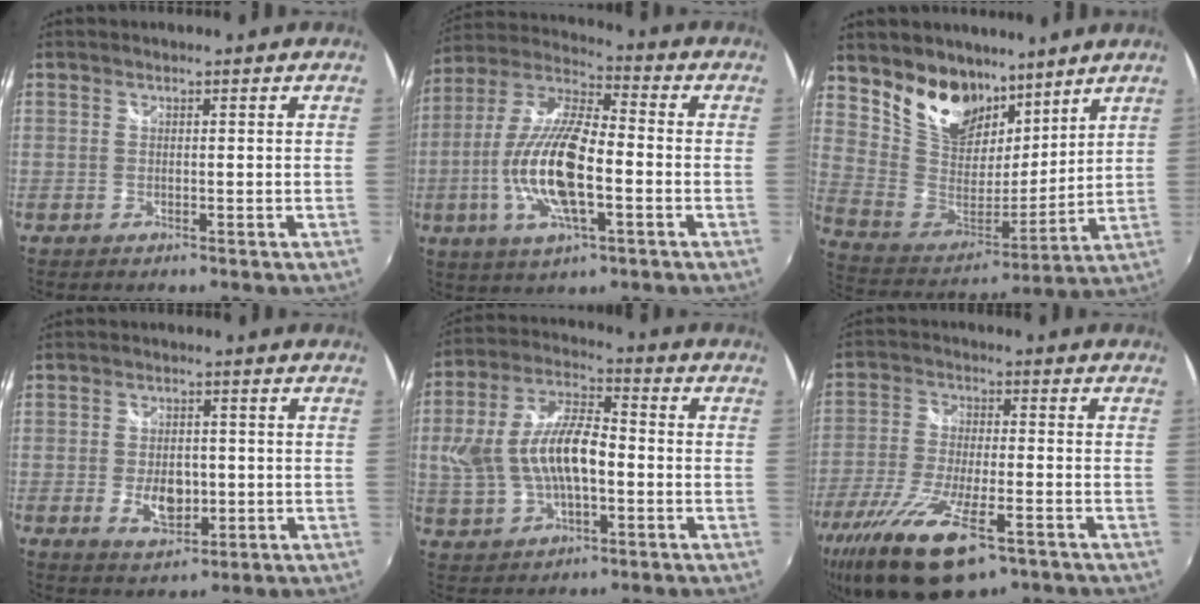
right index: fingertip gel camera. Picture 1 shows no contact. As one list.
[{"total": 17.2, "force": [-3.9, 5.7, 15.8], "torque": [-0.315, -0.008, -0.077]}, {"total": 16.4, "force": [11.1, 10.0, 6.7], "torque": [-0.156, 0.008, 0.216]}, {"total": 6.6, "force": [-1.3, 4.1, 5.0], "torque": [-0.096, -0.006, -0.017]}, {"total": 14.9, "force": [-1.6, 7.6, 12.8], "torque": [-0.267, 0.012, -0.023]}, {"total": 18.0, "force": [-10.9, 6.1, 13.0], "torque": [-0.270, -0.059, -0.193]}]